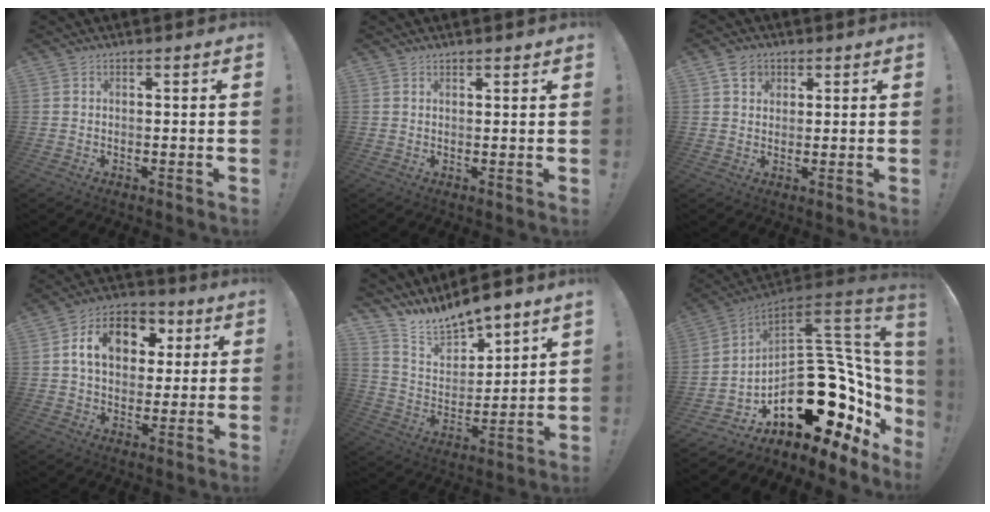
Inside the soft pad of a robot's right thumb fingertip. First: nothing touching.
{"total": 1.2, "force": [1.1, 0.3, 0.3], "torque": [0.009, -0.009, 0.018]}
{"total": 4.7, "force": [2.2, 3.7, 1.7], "torque": [-0.027, -0.002, 0.041]}
{"total": 14.3, "force": [4.2, 10.4, 8.9], "torque": [-0.130, -0.005, 0.078]}
{"total": 10.3, "force": [10.0, 1.9, 0.7], "torque": [-0.043, -0.097, 0.186]}
{"total": 27.8, "force": [-5.1, 16.5, 21.9], "torque": [-0.306, -0.013, -0.039]}